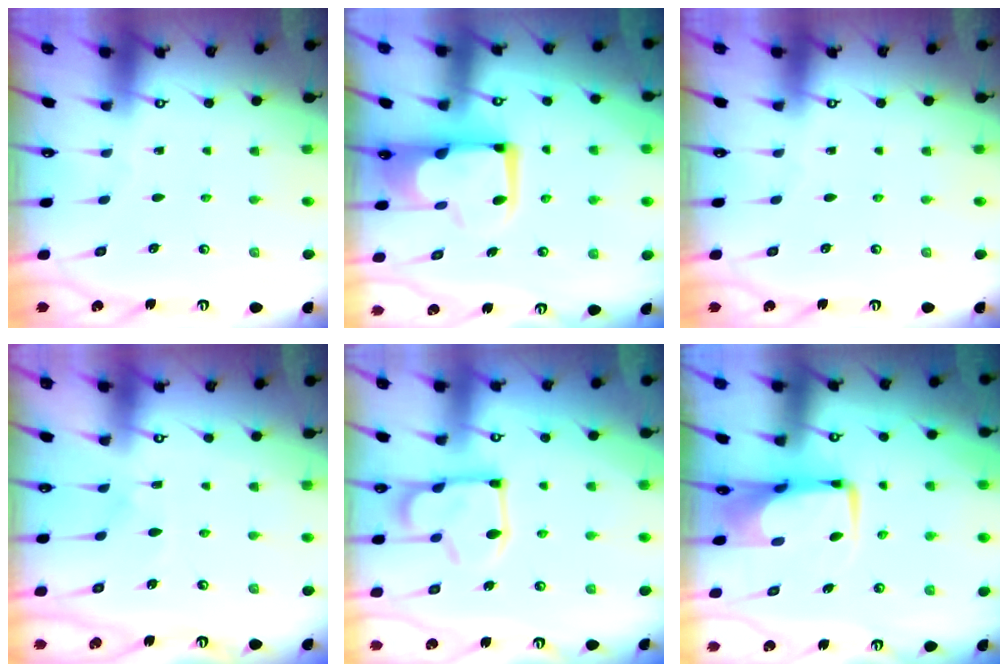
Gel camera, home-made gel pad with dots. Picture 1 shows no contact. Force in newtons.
{"total": 12.8, "press": 12.8, "slide": 1.0}
{"total": 0.0}
{"total": 6.6, "press": 6.6, "slide": 0.7}
{"total": 15.5, "press": 15.5, "slide": 1.2}
{"total": 0.6, "press": 0.2, "slide": 0.5}